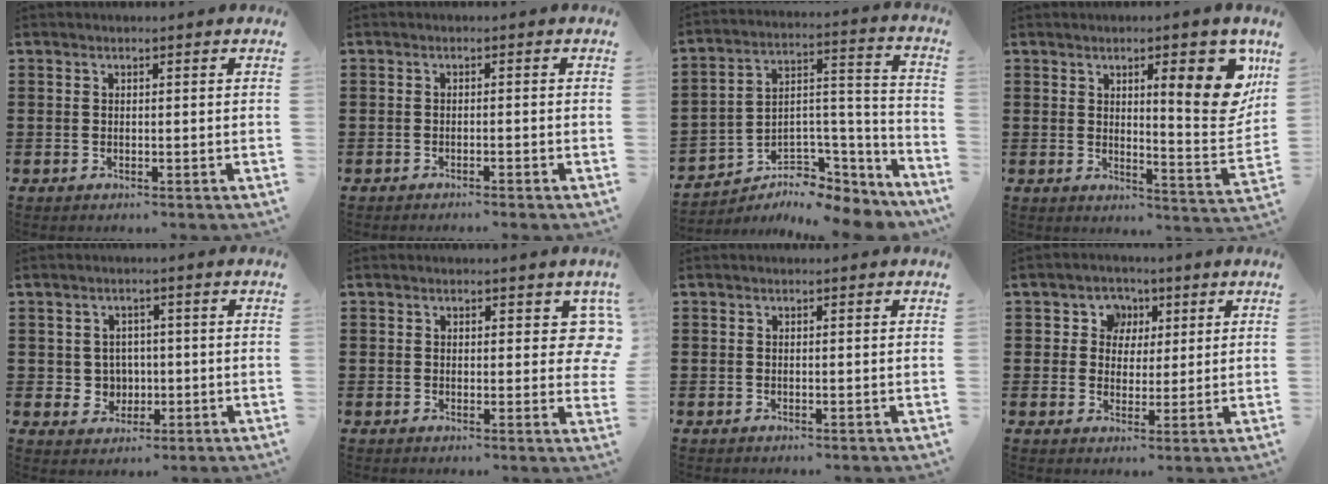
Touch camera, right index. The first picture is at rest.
{"total": 0.9, "force": [-0.9, -0.2, 0.2], "torque": [-0.007, -0.002, -0.018]}
{"total": 5.0, "force": [-3.8, 3.1, 1.1], "torque": [-0.024, -0.009, -0.070]}
{"total": 10.7, "force": [5.1, 2.5, 9.1], "torque": [-0.124, -0.028, 0.077]}
{"total": 3.5, "force": [0.0, 3.4, 0.9], "torque": [-0.033, 0.009, -0.002]}
{"total": 4.6, "force": [1.7, 2.7, 3.3], "torque": [-0.031, -0.004, 0.024]}
{"total": 0.0}
{"total": 4.1, "force": [1.2, 3.9, 0.7], "torque": [-0.031, 0.009, 0.016]}